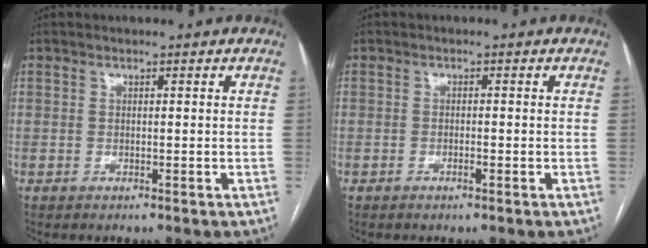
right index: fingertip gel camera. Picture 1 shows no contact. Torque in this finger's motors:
{"motor_torque": [-0.12, -0.10, -0.06, 0.00]}